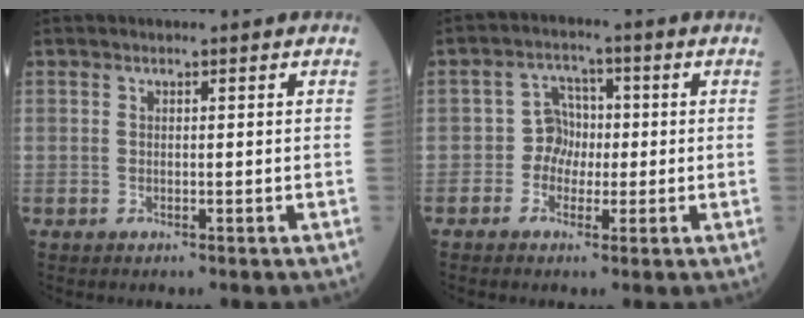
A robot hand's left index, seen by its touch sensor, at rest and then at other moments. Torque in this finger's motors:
{"motor_torque": [-0.09, 0.15, -0.01, -0.01]}